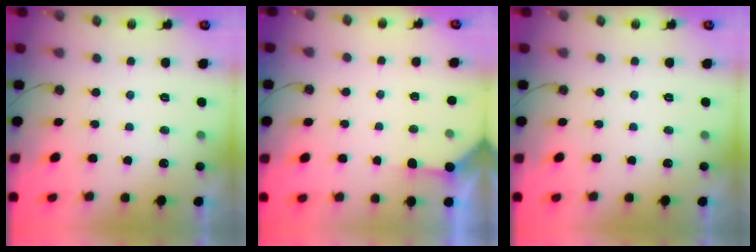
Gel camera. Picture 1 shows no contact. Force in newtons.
{"total": 2.7, "press": 2.7, "slide": 0.4}
{"total": 0.0}